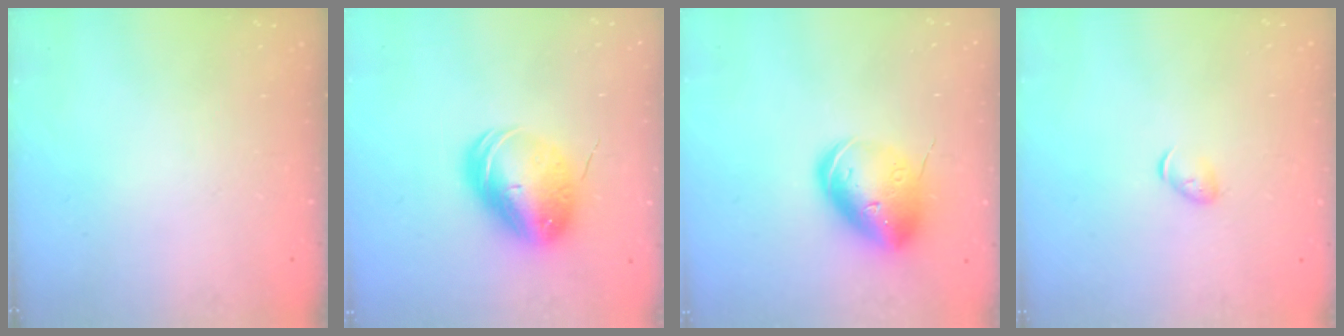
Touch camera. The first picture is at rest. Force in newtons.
{"total": 12.1, "press": 11.9, "slide": 2.2}
{"total": 13.2, "press": 13.0, "slide": 2.3}
{"total": 4.5, "press": 4.4, "slide": 1.0}